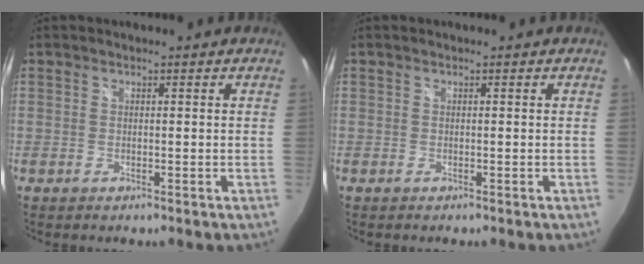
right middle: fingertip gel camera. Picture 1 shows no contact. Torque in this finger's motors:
{"motor_torque": [-0.40, 0.19, -0.01, 0.00]}